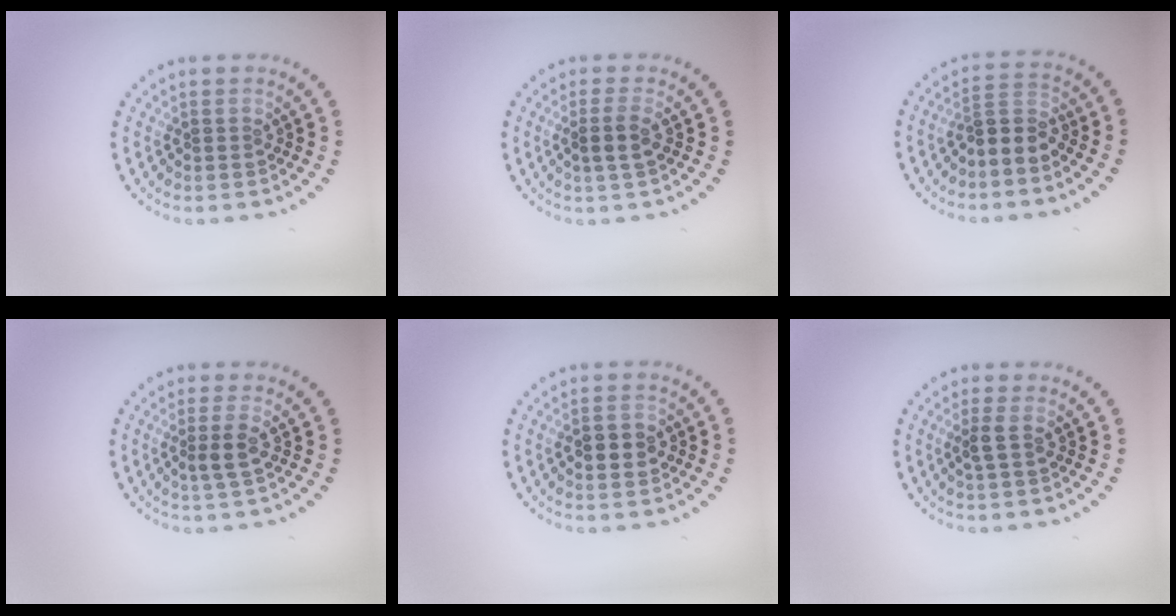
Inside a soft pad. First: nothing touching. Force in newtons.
{"total": 1.7, "press": 1.5, "slide": 0.9}
{"total": 2.4, "press": 2.0, "slide": 1.4}
{"total": 1.8, "press": 1.5, "slide": 1.0}
{"total": 3.0, "press": 3.0, "slide": 0.2}
{"total": 1.2, "press": 1.0, "slide": 0.6}